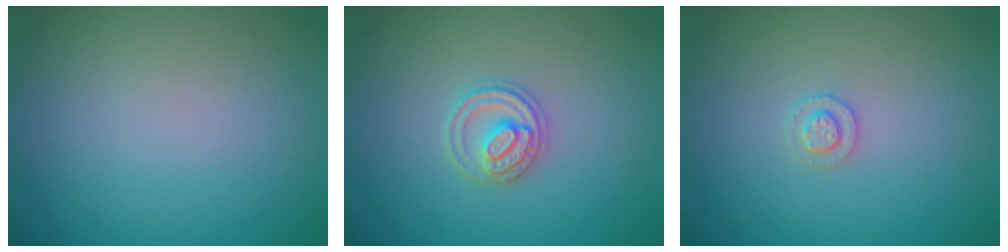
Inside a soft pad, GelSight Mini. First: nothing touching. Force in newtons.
{"total": 2.8, "press": 2.8, "slide": 0.3}
{"total": 1.3, "press": 1.2, "slide": 0.3}